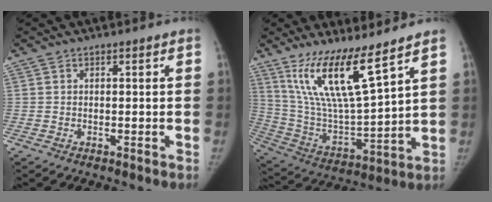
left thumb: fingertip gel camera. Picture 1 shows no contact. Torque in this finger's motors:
{"motor_torque": [0.24, 0.15, 1.48, -1.29, 0.32]}